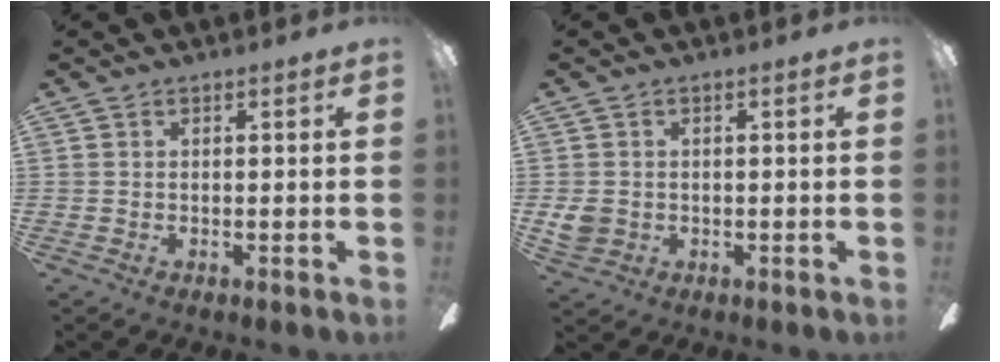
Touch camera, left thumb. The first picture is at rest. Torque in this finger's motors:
{"motor_torque": [-0.14, 0.25, 0.26, -0.36, 0.00]}